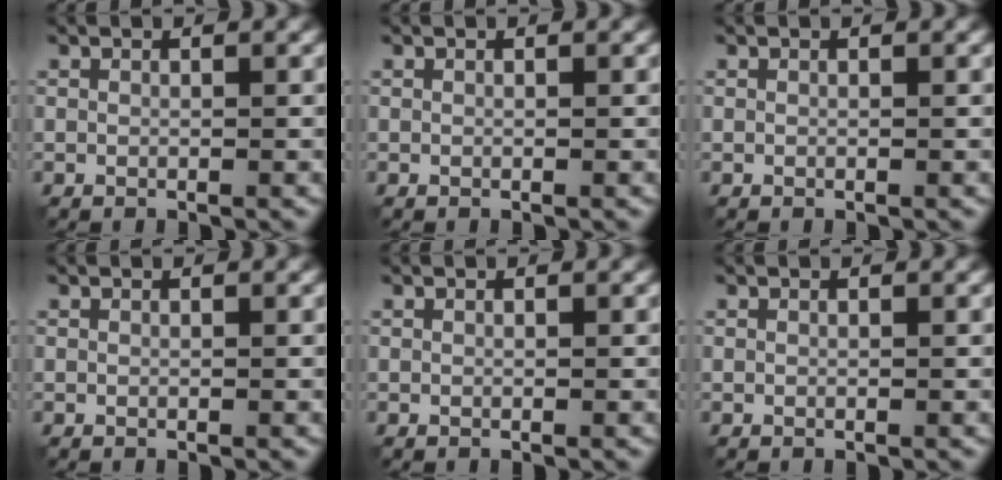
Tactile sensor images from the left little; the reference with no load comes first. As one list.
[{"total": 0.0}, {"total": 0.0}, {"total": 0.0}, {"total": 0.0}, {"total": 0.0}]